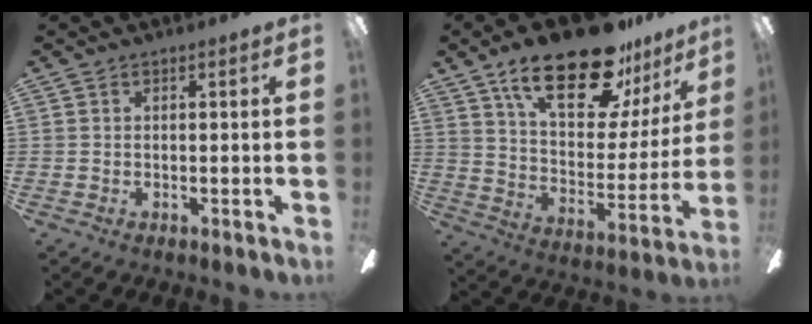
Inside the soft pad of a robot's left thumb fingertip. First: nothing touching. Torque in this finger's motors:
{"motor_torque": [1.55, 1.08, 1.56, -1.21, 0.16]}